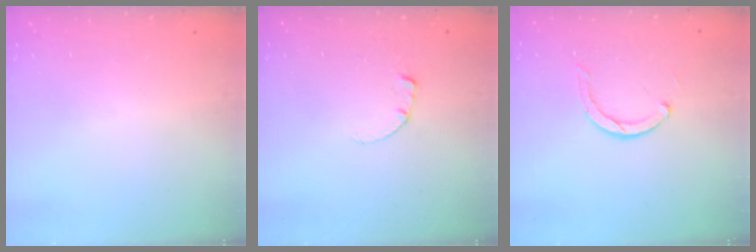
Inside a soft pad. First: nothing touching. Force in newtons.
{"total": 0.6, "press": 0.5, "slide": 0.2}
{"total": 3.0, "press": 2.9, "slide": 0.5}